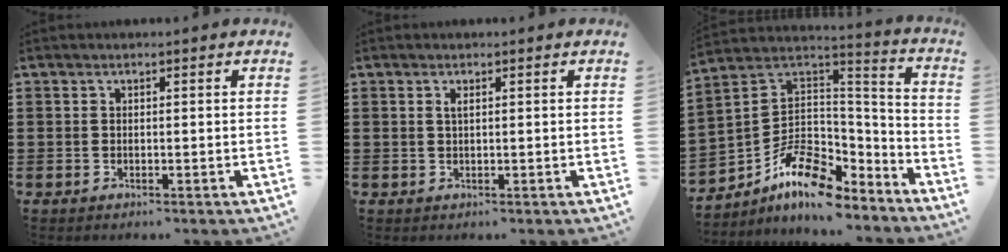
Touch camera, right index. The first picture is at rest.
{"total": 0.9, "force": [0.3, 0.2, 0.8], "torque": [-0.017, 0.003, 0.005]}
{"total": 10.4, "force": [-6.7, 5.2, 6.0], "torque": [-0.127, 0.013, -0.127]}